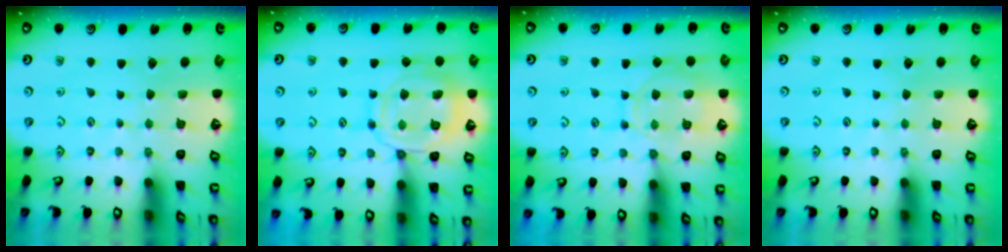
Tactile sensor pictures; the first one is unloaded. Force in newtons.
{"total": 13.4, "press": 13.3, "slide": 1.2}
{"total": 11.9, "press": 11.9, "slide": 1.2}
{"total": 0.0}